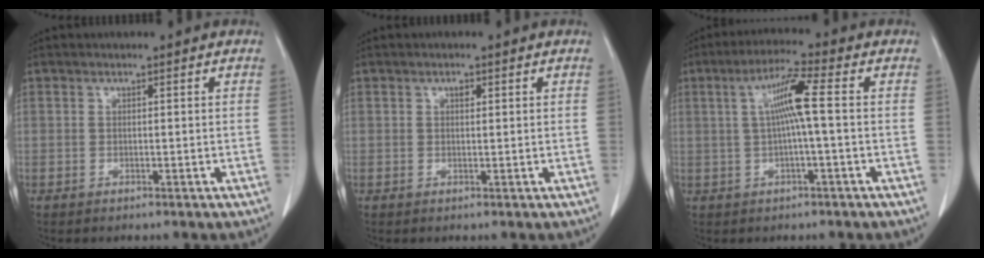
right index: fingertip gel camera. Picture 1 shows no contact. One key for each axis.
{"total": 0.9, "fx": 0.4, "fy": 0.5, "fz": 0.7, "tx": -0.012, "ty": -0.001, "tz": 0.006}
{"total": 6.6, "fx": 0.6, "fy": -0.1, "fz": 6.5, "tx": -0.124, "ty": 0.014, "tz": 0.010}